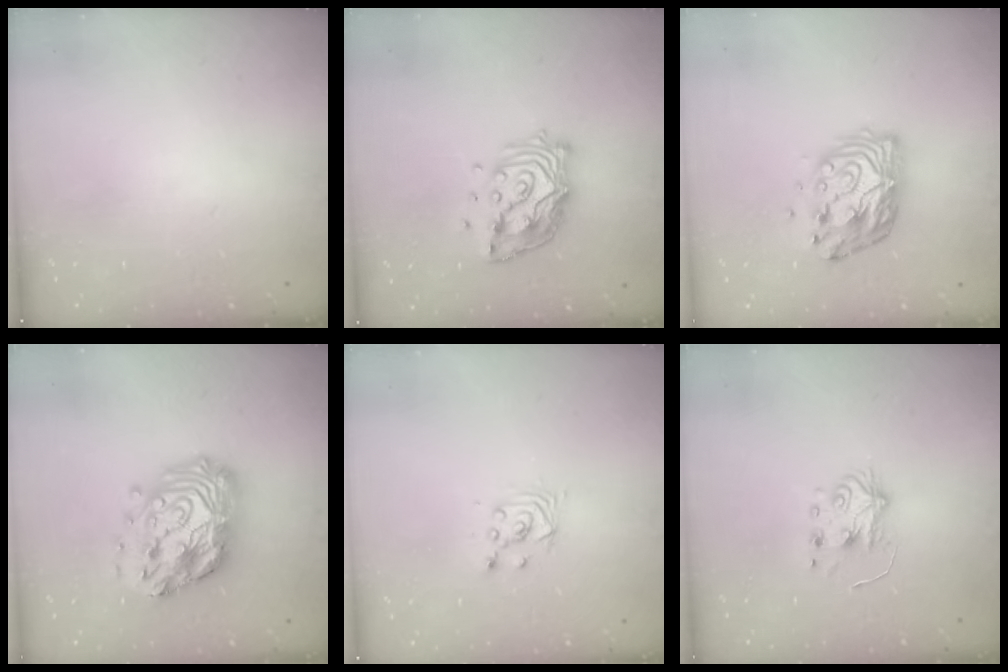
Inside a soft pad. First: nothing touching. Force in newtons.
{"total": 14.3, "press": 14.1, "slide": 2.7}
{"total": 11.7, "press": 11.7, "slide": 0.8}
{"total": 21.7, "press": 21.5, "slide": 2.2}
{"total": 2.6, "press": 2.6, "slide": 0.1}
{"total": 5.9, "press": 5.8, "slide": 0.7}